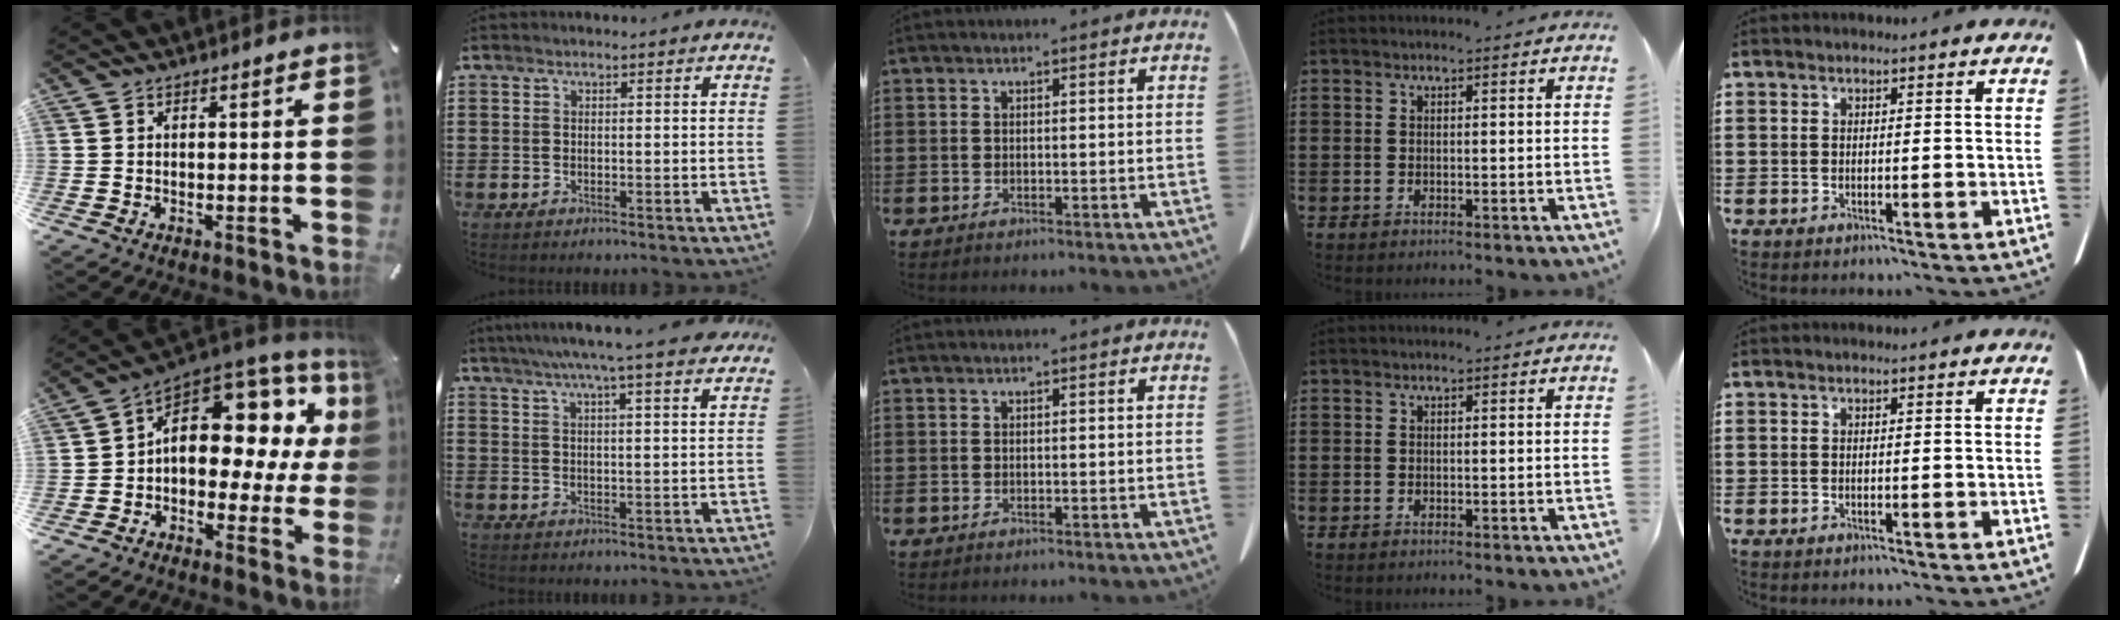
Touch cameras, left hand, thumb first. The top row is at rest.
{"thumb": {"total": 12.1, "force": [4.2, 8.2, 7.9], "torque": [-0.101, -0.050, 0.069]}, "index": {"total": 5.9, "force": [4.8, -0.4, 3.4], "torque": [-0.081, -0.014, 0.081]}}